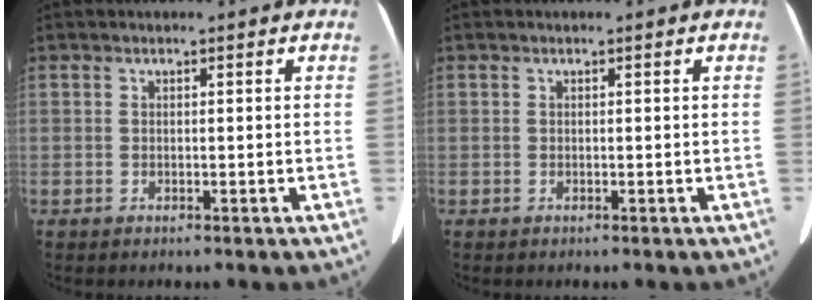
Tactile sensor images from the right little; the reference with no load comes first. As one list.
[{"total": 0.0}]